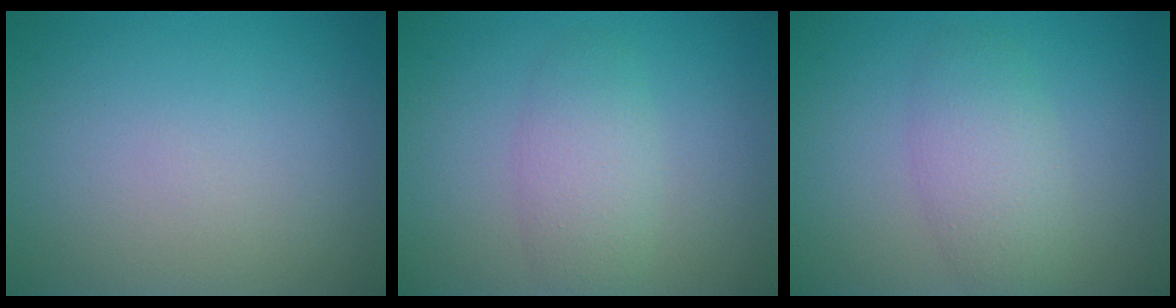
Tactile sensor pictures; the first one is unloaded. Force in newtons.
{"total": 2.9, "press": 2.9, "slide": 0.1}
{"total": 3.4, "press": 3.4, "slide": 0.1}